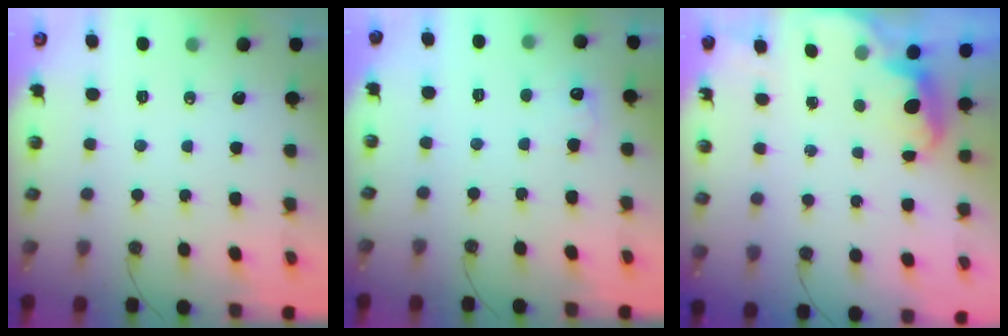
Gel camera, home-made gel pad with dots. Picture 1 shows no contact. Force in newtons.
{"total": 5.0, "press": 4.8, "slide": 1.2}
{"total": 2.3, "press": 2.2, "slide": 0.6}